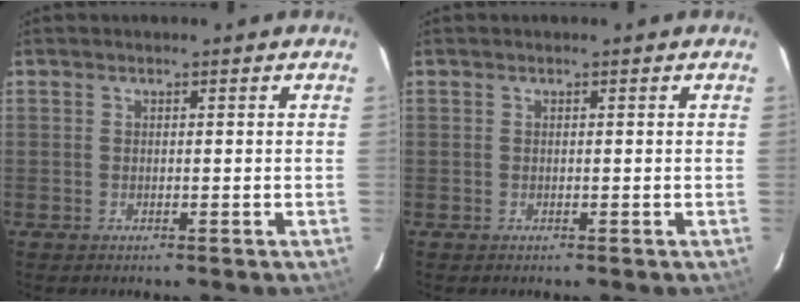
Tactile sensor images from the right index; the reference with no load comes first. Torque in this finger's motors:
{"motor_torque": [-0.01, -0.01, 0.01, 0.00]}